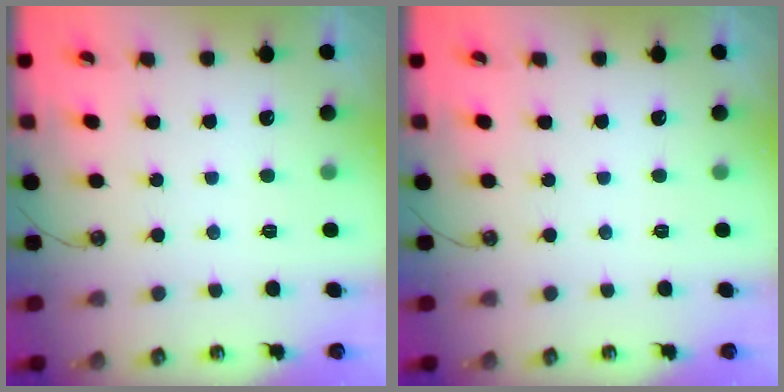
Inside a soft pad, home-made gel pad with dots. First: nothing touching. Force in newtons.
{"total": 0.0}